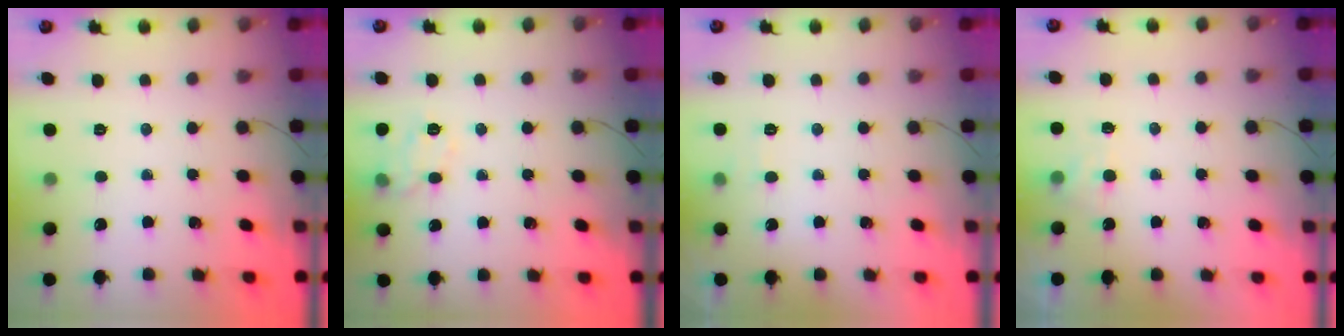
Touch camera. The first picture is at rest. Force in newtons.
{"total": 9.6, "press": 9.6, "slide": 0.4}
{"total": 3.6, "press": 3.1, "slide": 1.7}
{"total": 4.3, "press": 4.1, "slide": 1.3}